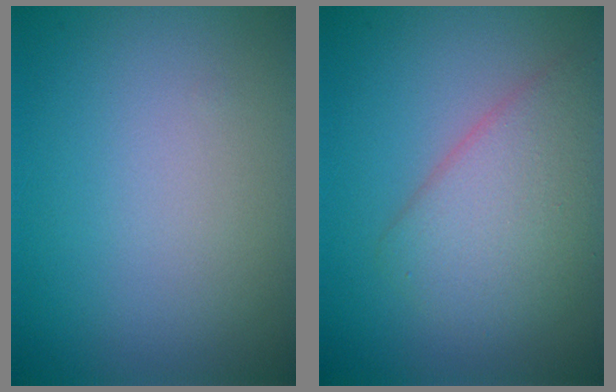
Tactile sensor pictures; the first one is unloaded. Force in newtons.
{"total": 4.1, "press": 4.1, "slide": 0.1}